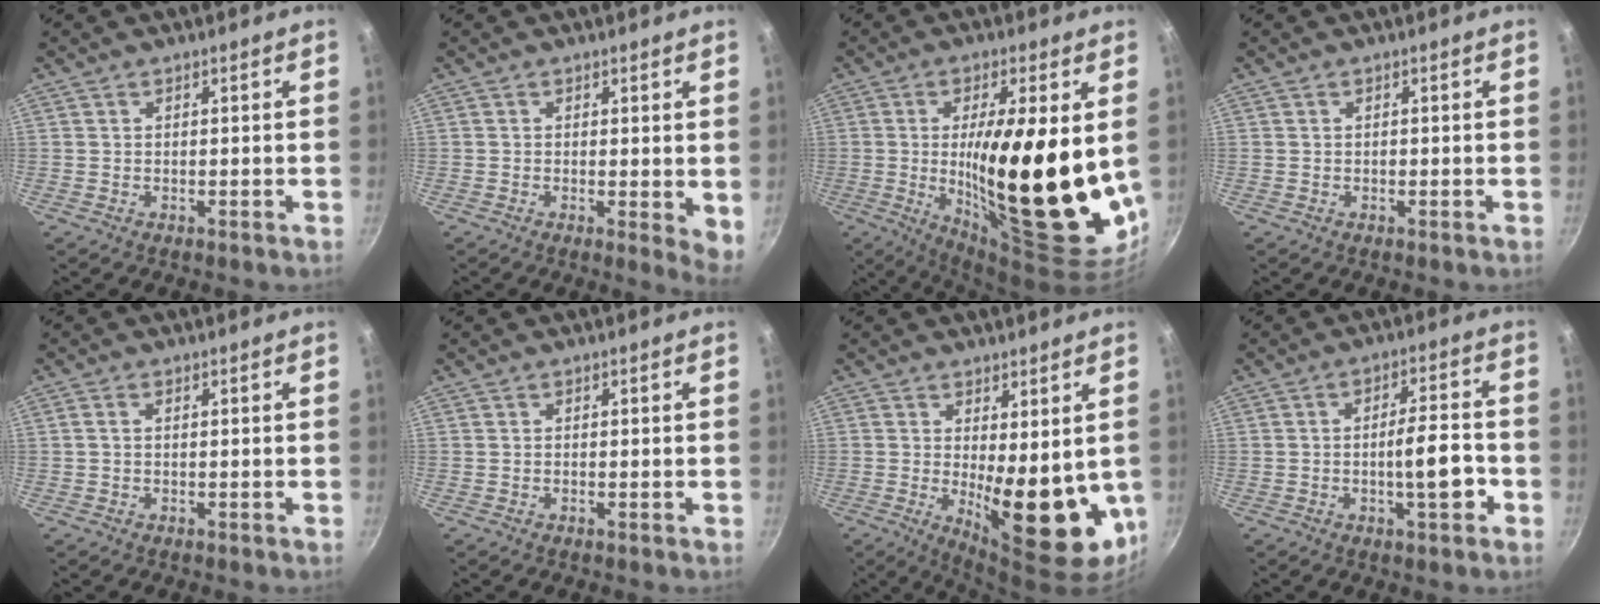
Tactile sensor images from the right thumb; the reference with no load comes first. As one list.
[{"total": 4.1, "force": [0.9, 1.6, 3.7], "torque": [-0.047, -0.006, 0.009]}, {"total": 24.0, "force": [1.0, 6.6, 23.0], "torque": [-0.345, -0.036, 0.021]}, {"total": 1.5, "force": [-1.3, -0.7, 0.1], "torque": [-0.031, 0.014, -0.028]}, {"total": 0.7, "force": [0.0, 0.4, 0.5], "torque": [-0.012, 0.005, -0.003]}, {"total": 0.0}, {"total": 14.7, "force": [-0.2, 5.8, 13.4], "torque": [-0.160, -0.024, 0.014]}, {"total": 8.1, "force": [-2.6, 2.1, 7.4], "torque": [-0.097, 0.023, -0.041]}]